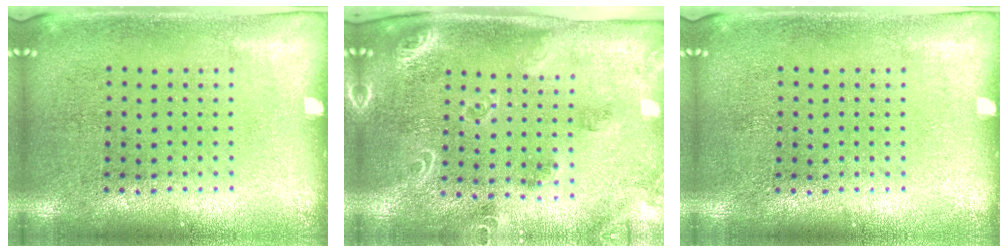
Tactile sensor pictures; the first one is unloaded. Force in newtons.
{"total": 1.9, "press": 1.8, "slide": 0.3}
{"total": 0.0}